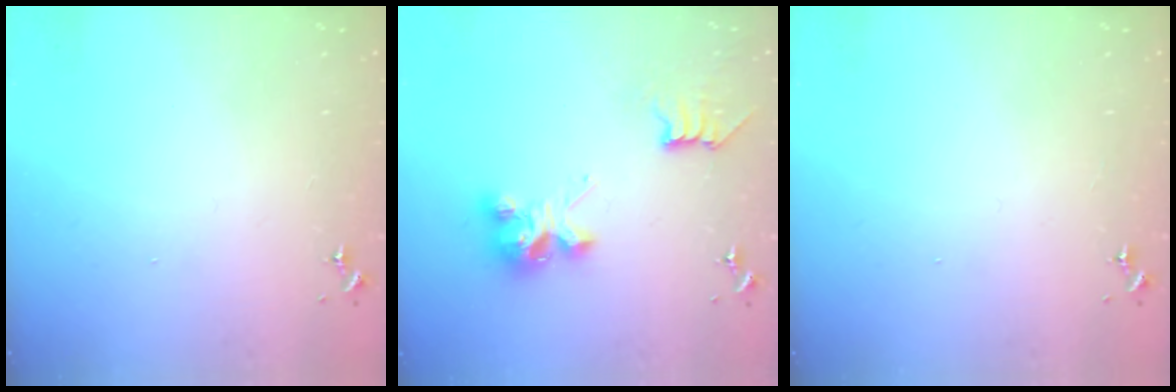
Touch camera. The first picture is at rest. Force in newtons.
{"total": 8.8, "press": 8.7, "slide": 1.0}
{"total": 0.0}